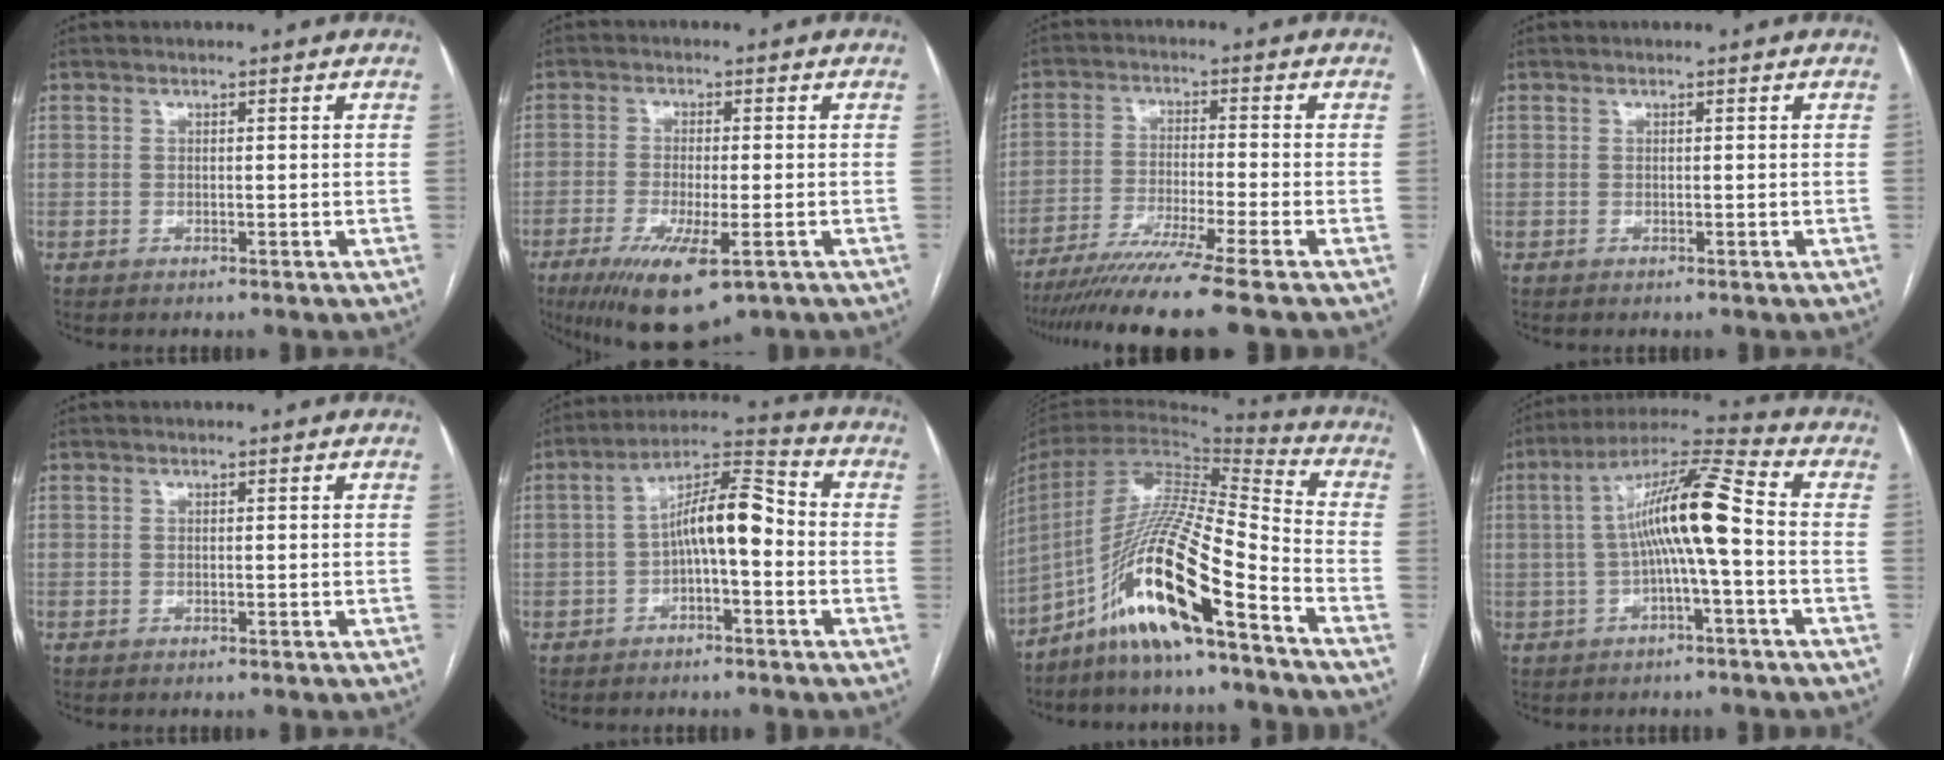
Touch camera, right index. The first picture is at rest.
{"total": 10.8, "force": [-5.7, 2.5, 8.8], "torque": [-0.155, -0.028, -0.088]}
{"total": 13.0, "force": [-10.5, -2.3, 7.3], "torque": [-0.106, -0.040, -0.167]}
{"total": 0.0}
{"total": 0.0}
{"total": 9.2, "force": [-1.2, 2.4, 8.8], "torque": [-0.153, 0.035, -0.021]}
{"total": 17.9, "force": [-10.8, 0.7, 14.2], "torque": [-0.288, -0.010, -0.203]}
{"total": 11.6, "force": [-0.6, 0.6, 11.5], "torque": [-0.209, 0.030, -0.015]}